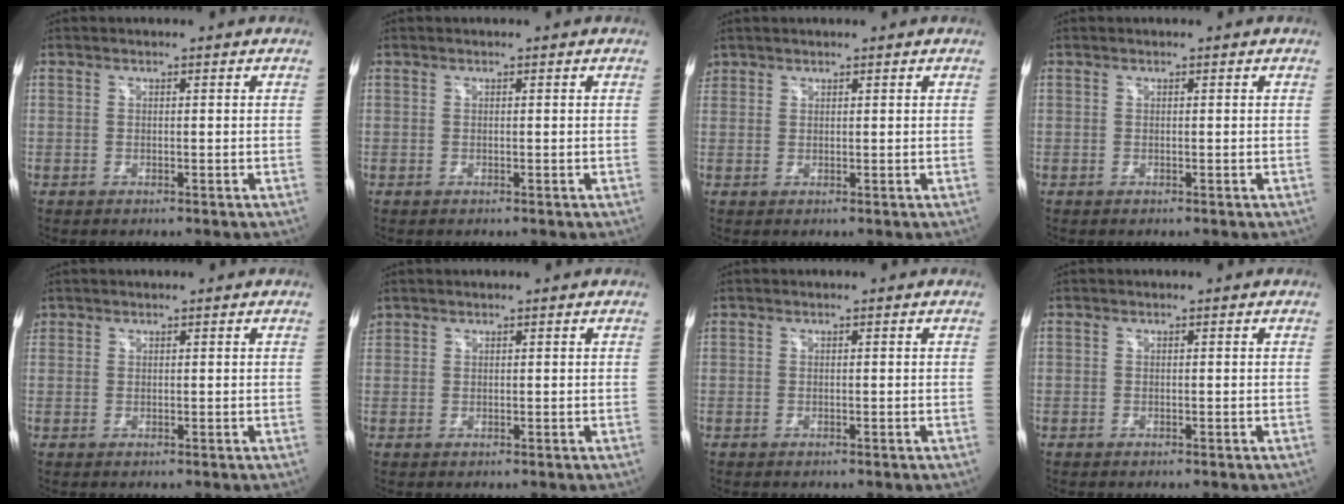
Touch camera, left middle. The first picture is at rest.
{"total": 0.0}
{"total": 1.6, "force": [1.3, 1.0, 0.0], "torque": [0.001, 0.013, 0.024]}
{"total": 0.0}
{"total": 1.0, "force": [0.8, 0.6, -0.1], "torque": [0.006, 0.008, 0.012]}
{"total": 1.3, "force": [1.2, 0.5, 0.1], "torque": [-0.007, 0.014, 0.025]}
{"total": 0.0}
{"total": 0.0}